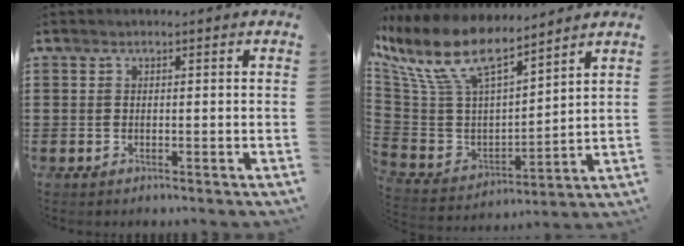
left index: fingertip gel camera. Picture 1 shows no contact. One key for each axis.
{"total": 11.9, "fx": 8.2, "fy": 3.9, "fz": 7.8, "tx": -0.192, "ty": -0.049, "tz": 0.141}